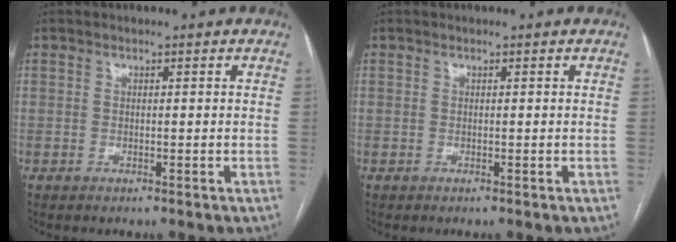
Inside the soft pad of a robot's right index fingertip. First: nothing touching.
{"total": 0.0}